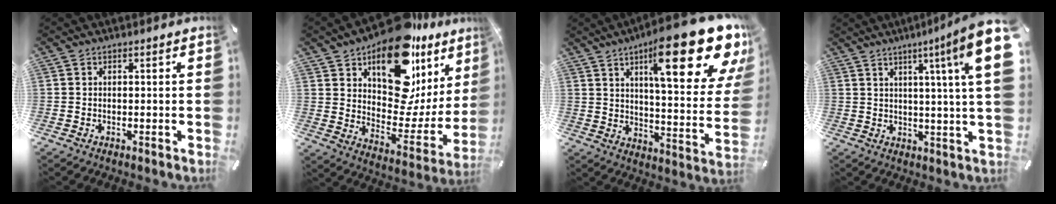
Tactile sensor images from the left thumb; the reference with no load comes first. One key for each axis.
{"total": 20.8, "fx": 12.4, "fy": 12.0, "fz": 11.6, "tx": -0.146, "ty": -0.108, "tz": 0.211}
{"total": 27.4, "fx": 15.4, "fy": 8.4, "fz": 21.0, "tx": -0.295, "ty": -0.107, "tz": 0.246}
{"total": 14.1, "fx": 5.5, "fy": 0.1, "fz": 13.0, "tx": -0.200, "ty": -0.040, "tz": 0.073}